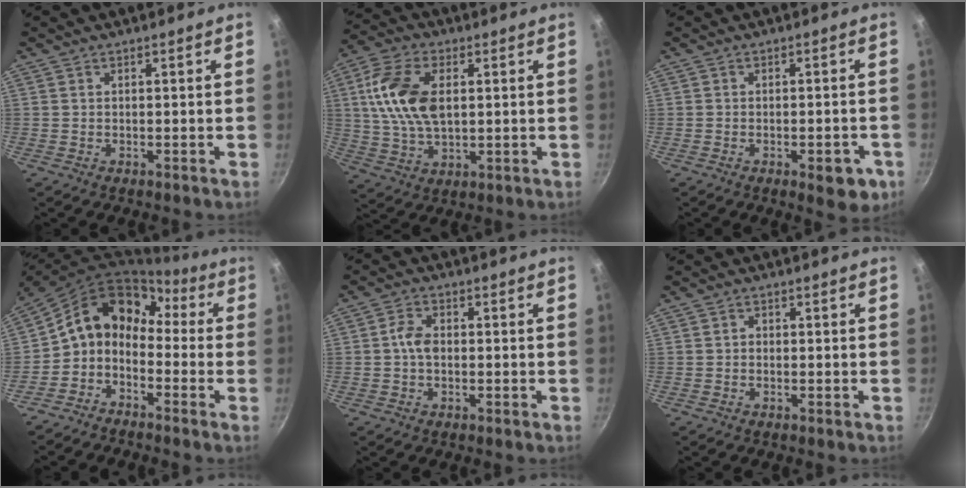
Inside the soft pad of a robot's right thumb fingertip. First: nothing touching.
{"total": 13.8, "force": [2.6, 8.1, 10.9], "torque": [-0.198, 0.001, 0.046]}
{"total": 6.6, "force": [-2.8, 3.0, 5.2], "torque": [-0.040, 0.015, -0.029]}
{"total": 12.3, "force": [-1.5, 9.5, 7.7], "torque": [-0.126, 0.073, -0.054]}
{"total": 3.8, "force": [-0.2, 2.6, 2.8], "torque": [-0.048, 0.012, -0.009]}
{"total": 0.9, "force": [-0.2, 0.8, 0.3], "torque": [-0.003, 0.003, -0.003]}